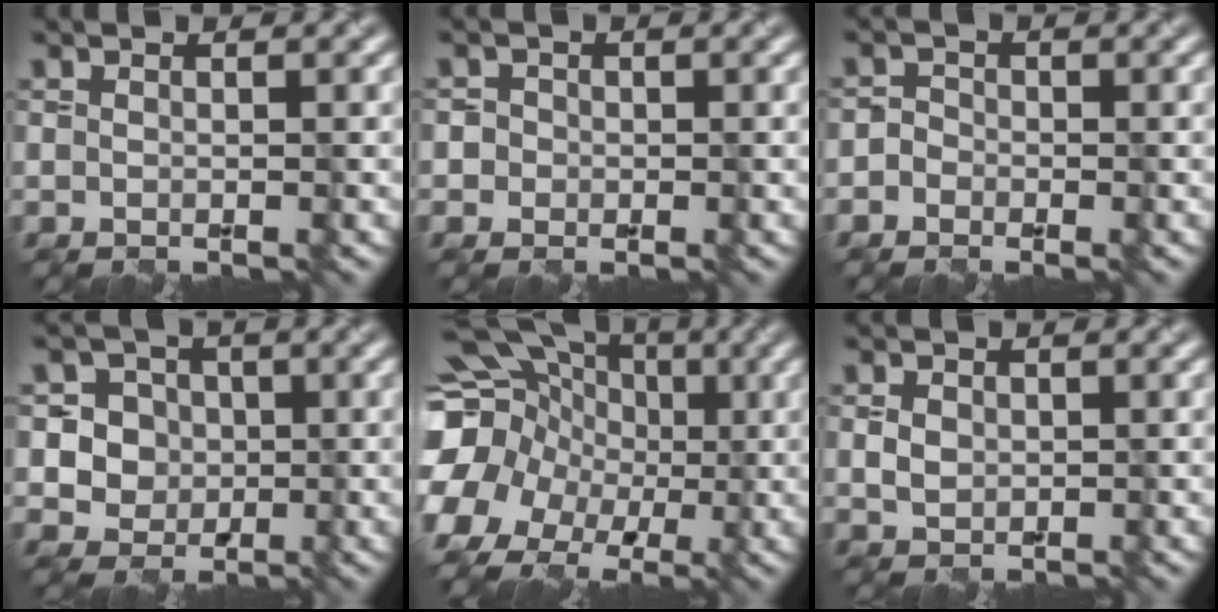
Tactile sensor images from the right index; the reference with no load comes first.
{"total": 2.0, "force": [0.3, 1.9, 0.5], "torque": [0.015, 0.011, -0.011]}
{"total": 1.4, "force": [-0.7, 1.3, 0.2], "torque": [0.015, 0.008, -0.017]}
{"total": 5.9, "force": [0.6, 5.6, 1.7], "torque": [-0.024, 0.021, 0.002]}
{"total": 16.3, "force": [-0.3, 14.6, 7.2], "torque": [-0.181, 0.015, -0.038]}
{"total": 1.8, "force": [0.2, 1.5, 0.9], "torque": [-0.019, -0.002, 0.003]}